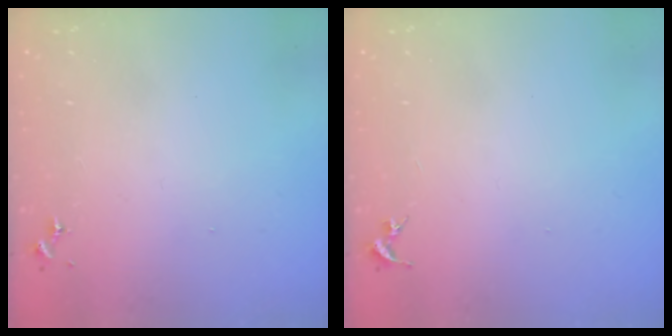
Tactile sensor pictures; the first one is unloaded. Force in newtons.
{"total": 0.0}